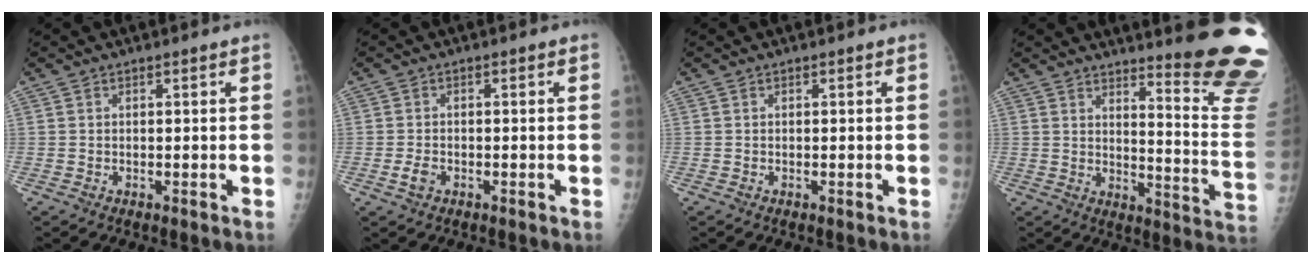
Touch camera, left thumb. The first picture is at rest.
{"total": 2.1, "force": [-1.0, 1.4, 1.3], "torque": [-0.023, 0.002, -0.018]}
{"total": 0.0}
{"total": 18.5, "force": [15.7, 0.7, 9.7], "torque": [-0.105, -0.184, 0.188]}